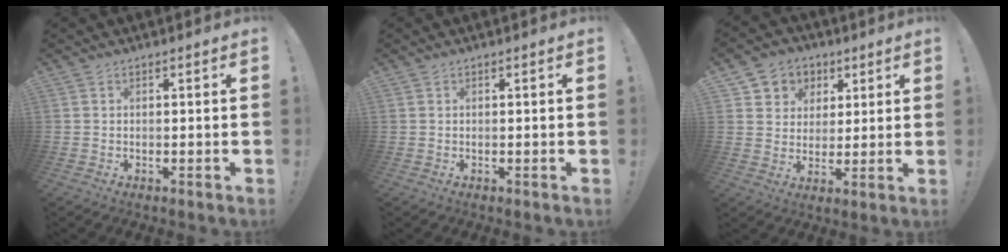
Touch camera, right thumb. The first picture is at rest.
{"total": 0.0}
{"total": 7.1, "force": [2.0, 6.7, 1.0], "torque": [-0.013, -0.017, 0.044]}